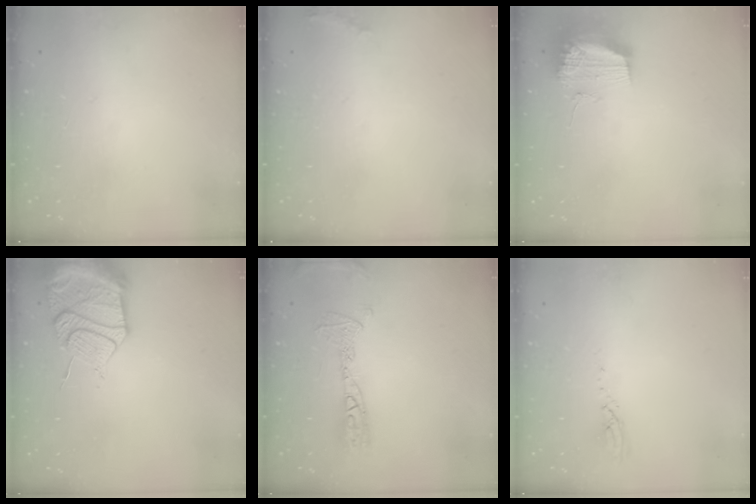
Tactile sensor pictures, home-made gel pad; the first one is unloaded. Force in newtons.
{"total": 5.1, "press": 4.8, "slide": 1.8}
{"total": 11.1, "press": 11.1, "slide": 0.8}
{"total": 16.9, "press": 16.3, "slide": 4.2}
{"total": 14.6, "press": 12.8, "slide": 7.1}
{"total": 3.0, "press": 3.0, "slide": 0.1}